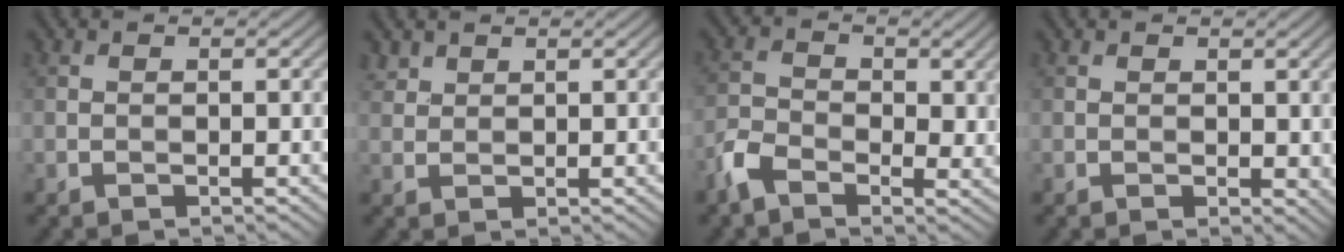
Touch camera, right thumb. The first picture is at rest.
{"total": 1.7, "force": [1.4, 0.9, 0.4], "torque": [-0.012, 0.003, 0.035]}
{"total": 5.3, "force": [-2.1, 3.1, 3.8], "torque": [-0.083, -0.005, -0.051]}
{"total": 1.4, "force": [0.5, 0.9, 0.9], "torque": [-0.010, -0.005, 0.012]}